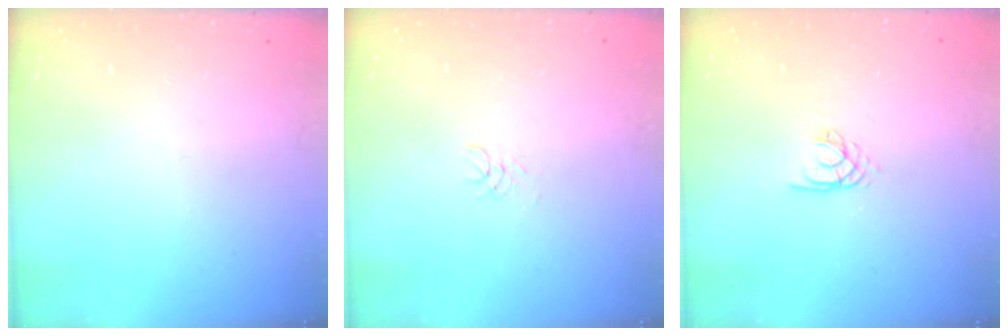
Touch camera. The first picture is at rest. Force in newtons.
{"total": 1.7, "press": 1.7, "slide": 0.2}
{"total": 1.8, "press": 1.8, "slide": 0.2}